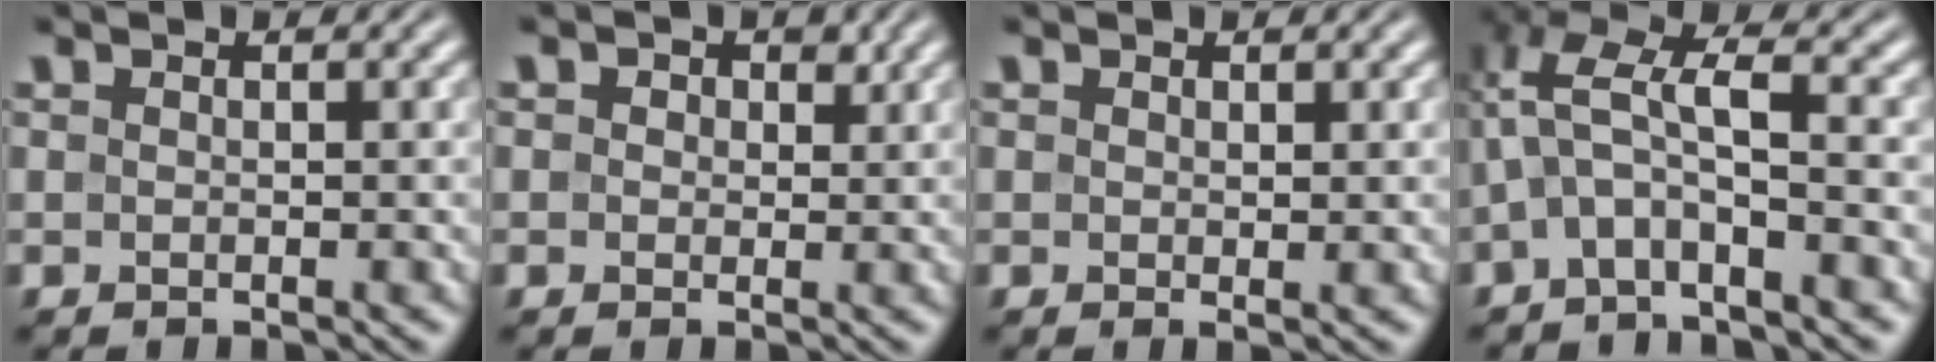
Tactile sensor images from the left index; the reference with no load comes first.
{"total": 2.2, "force": [1.0, 1.6, 1.0], "torque": [-0.013, 0.008, -0.004]}
{"total": 0.6, "force": [0.2, 0.3, 0.5], "torque": [-0.004, -0.003, 0.003]}
{"total": 5.7, "force": [-0.7, 2.0, 5.2], "torque": [-0.115, 0.021, -0.029]}